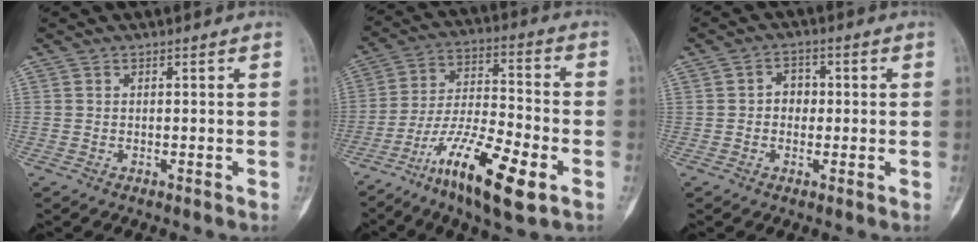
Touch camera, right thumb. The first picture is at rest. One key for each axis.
{"total": 17.5, "fx": -8.5, "fy": 4.5, "fz": 14.6, "tx": -0.269, "ty": 0.038, "tz": -0.148}
{"total": 3.4, "fx": -0.1, "fy": 2.8, "fz": 1.9, "tx": -0.005, "ty": 0.010, "tz": -0.011}